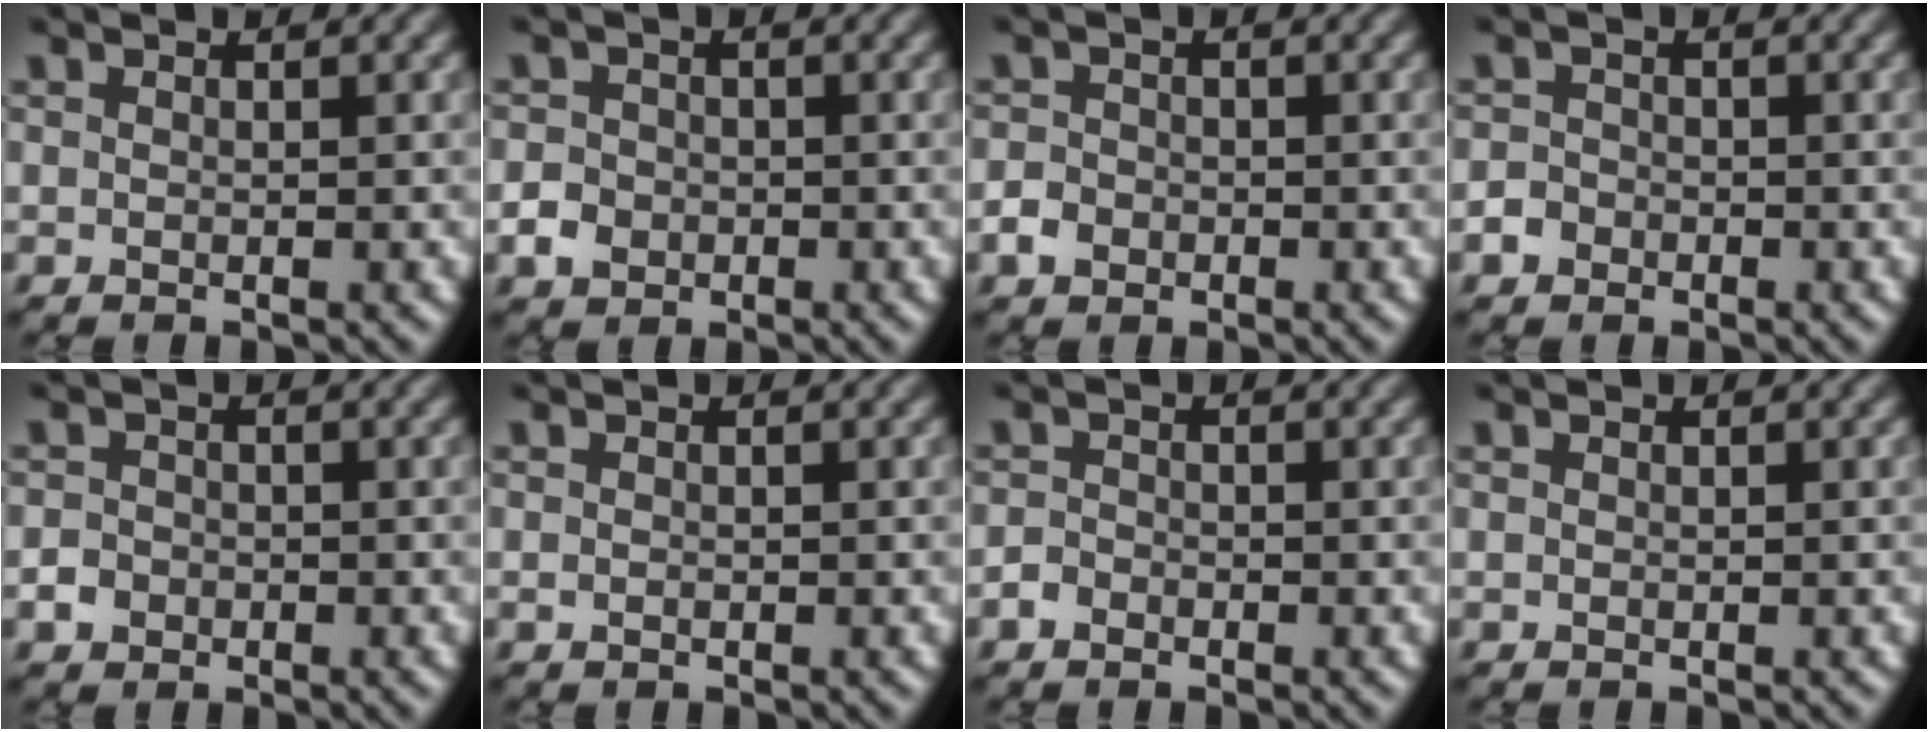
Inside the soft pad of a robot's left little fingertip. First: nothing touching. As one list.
[{"total": 2.4, "force": [-0.9, 2.1, 0.7], "torque": [0.003, 0.003, -0.022]}, {"total": 1.8, "force": [-0.9, 1.5, 0.5], "torque": [0.003, 0.003, -0.017]}, {"total": 2.5, "force": [-1.2, 2.1, 0.5], "torque": [0.008, 0.008, -0.031]}, {"total": 2.4, "force": [-1.0, 2.1, 0.5], "torque": [0.006, 0.009, -0.026]}, {"total": 0.0}, {"total": 1.4, "force": [-0.8, 1.1, 0.4], "torque": [0.005, 0.006, -0.017]}, {"total": 0.0}]